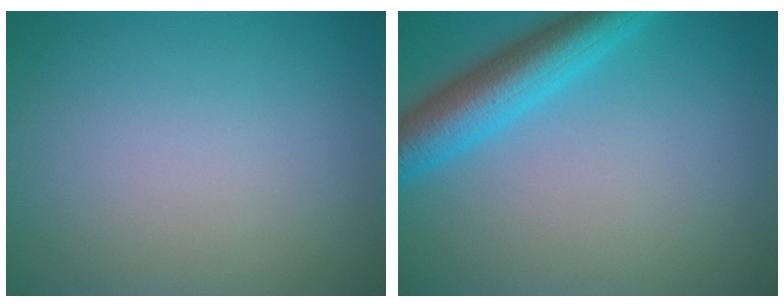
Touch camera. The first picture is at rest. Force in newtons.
{"total": 5.7, "press": 5.7, "slide": 0.3}